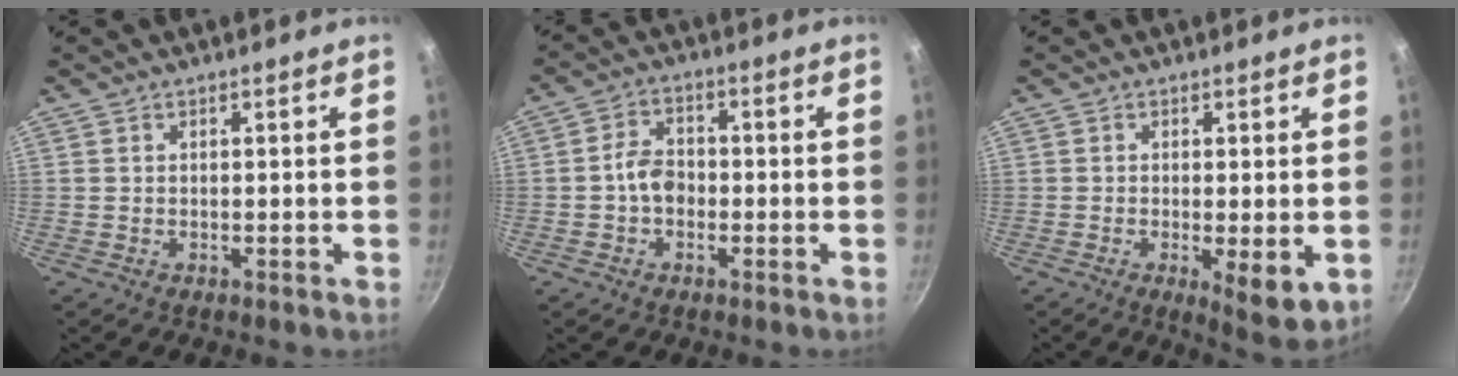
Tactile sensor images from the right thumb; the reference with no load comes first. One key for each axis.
{"total": 5.2, "fx": -1.1, "fy": 3.8, "fz": 3.4, "tx": -0.047, "ty": 0.019, "tz": -0.028}
{"total": 6.9, "fx": -1.6, "fy": 2.1, "fz": 6.4, "tx": -0.096, "ty": -0.020, "tz": -0.022}